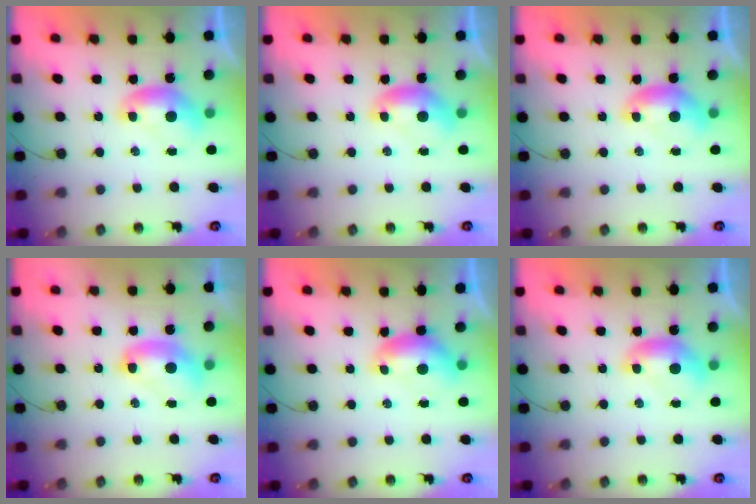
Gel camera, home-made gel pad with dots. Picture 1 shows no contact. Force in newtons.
{"total": 0.0}
{"total": 0.0}
{"total": 2.9, "press": 2.9, "slide": 0.1}
{"total": 0.0}
{"total": 0.0}